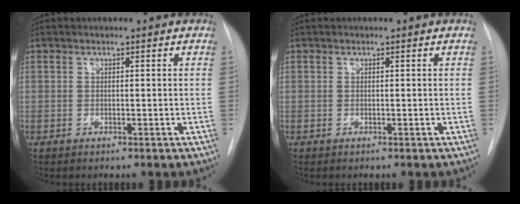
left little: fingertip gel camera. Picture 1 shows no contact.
{"total": 0.0}